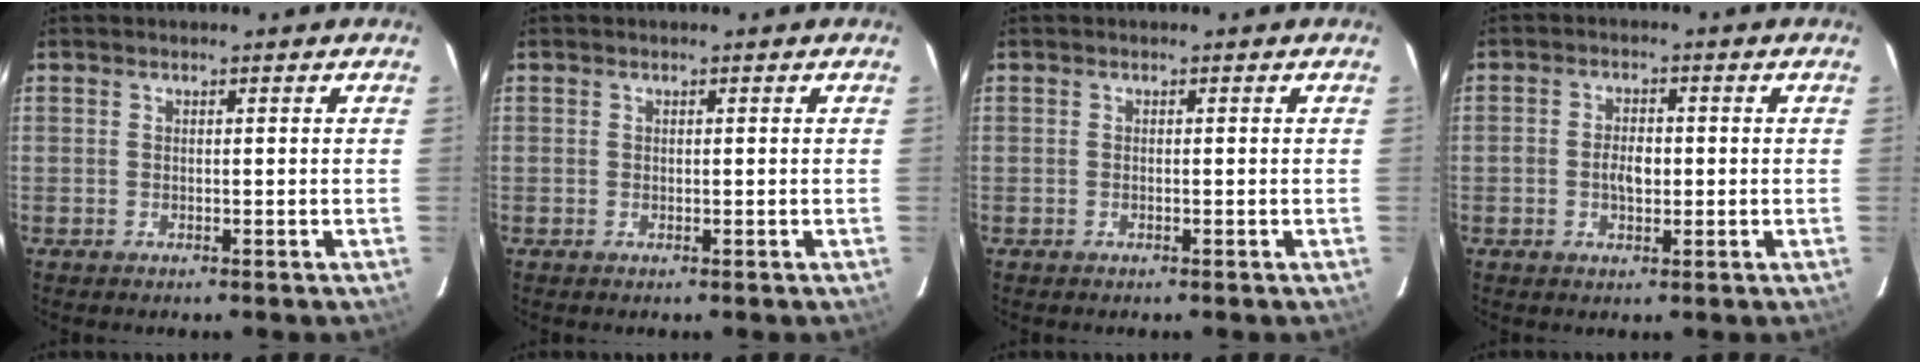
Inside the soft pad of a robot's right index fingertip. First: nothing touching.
{"total": 0.0}
{"total": 0.0}
{"total": 3.7, "force": [-0.5, 2.2, 2.9], "torque": [-0.055, 0.005, -0.008]}